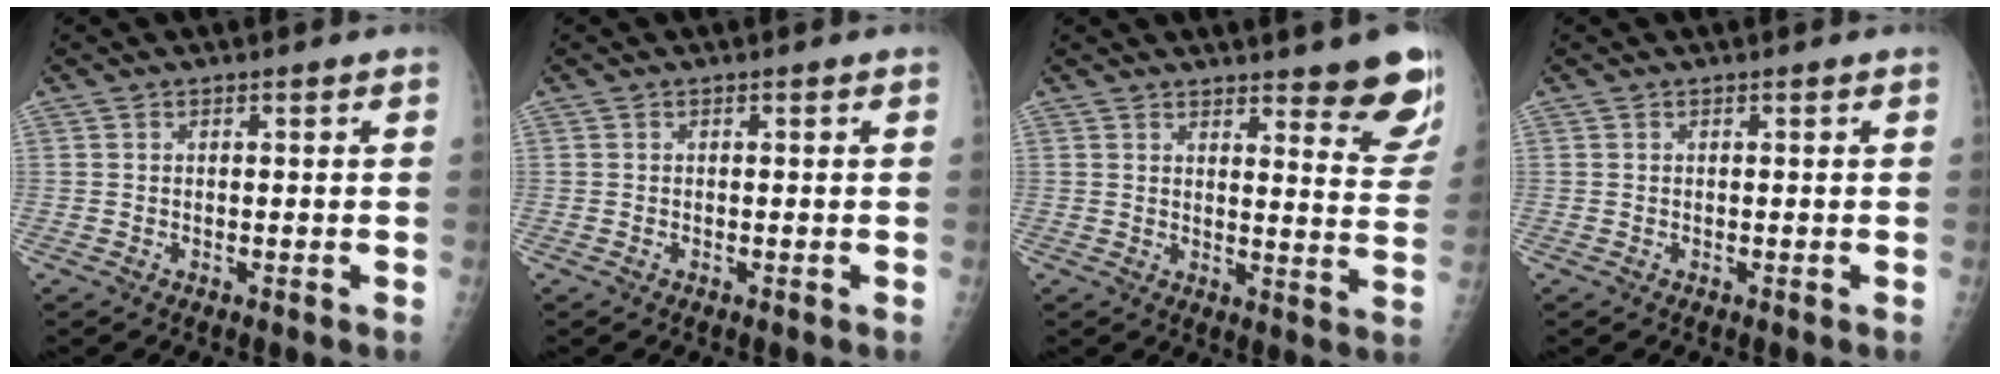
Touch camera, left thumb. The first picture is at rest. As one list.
[{"total": 0.0}, {"total": 11.5, "force": [8.5, 2.3, 7.3], "torque": [-0.057, -0.057, 0.096]}, {"total": 0.0}]